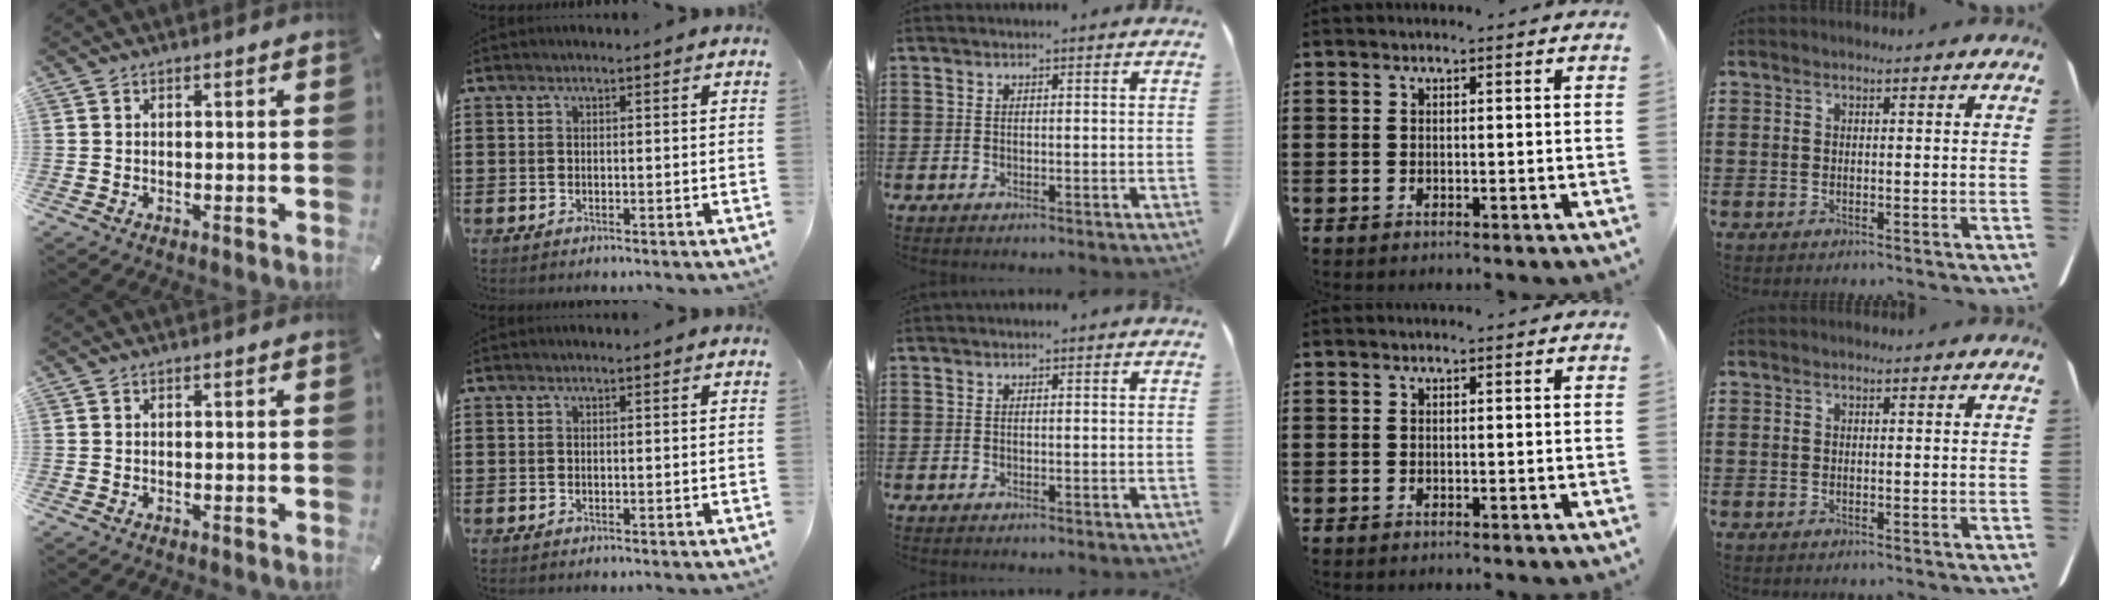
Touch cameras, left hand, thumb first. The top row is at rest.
{}